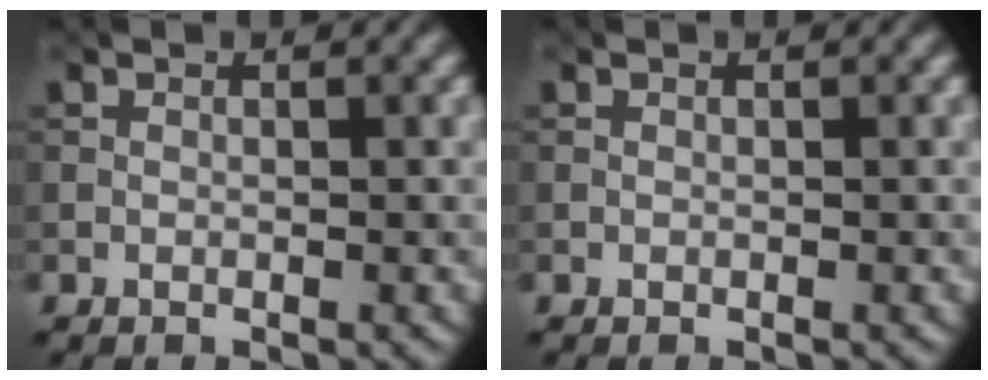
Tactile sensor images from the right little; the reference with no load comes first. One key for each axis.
{"total": 0.0}